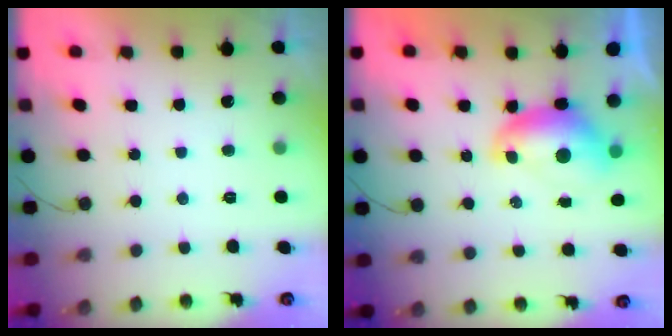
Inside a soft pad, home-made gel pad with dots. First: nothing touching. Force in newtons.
{"total": 8.2, "press": 8.1, "slide": 1.0}